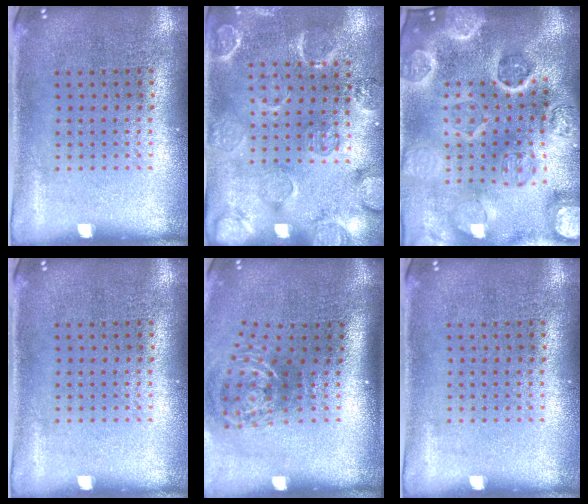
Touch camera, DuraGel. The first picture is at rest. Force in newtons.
{"total": 2.5, "press": 2.2, "slide": 1.2}
{"total": 5.5, "press": 4.7, "slide": 2.9}
{"total": 0.0}
{"total": 2.1, "press": 1.3, "slide": 1.7}
{"total": 0.0}